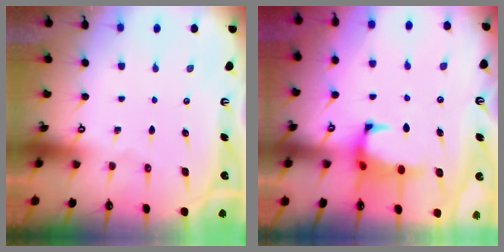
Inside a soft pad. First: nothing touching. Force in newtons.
{"total": 0.7, "press": 0.0, "slide": 0.7}